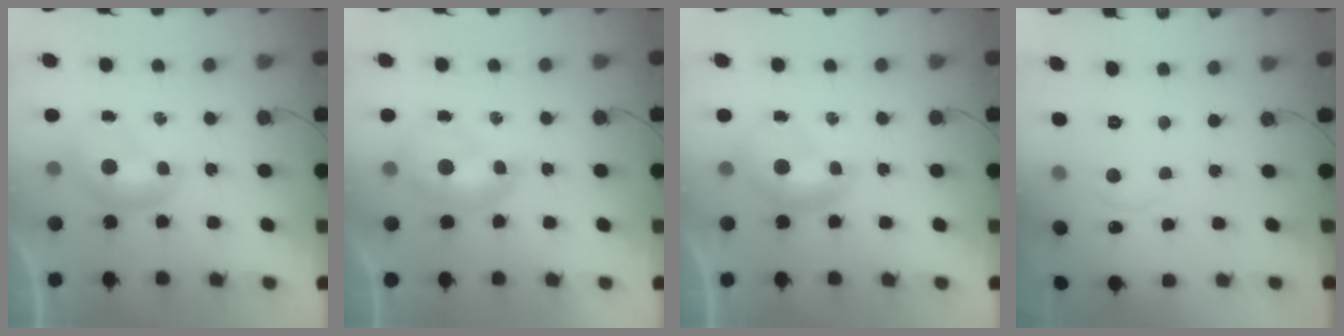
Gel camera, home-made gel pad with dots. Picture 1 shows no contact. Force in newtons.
{"total": 1.5, "press": 1.4, "slide": 0.6}
{"total": 0.0}
{"total": 0.5, "press": 0.2, "slide": 0.5}